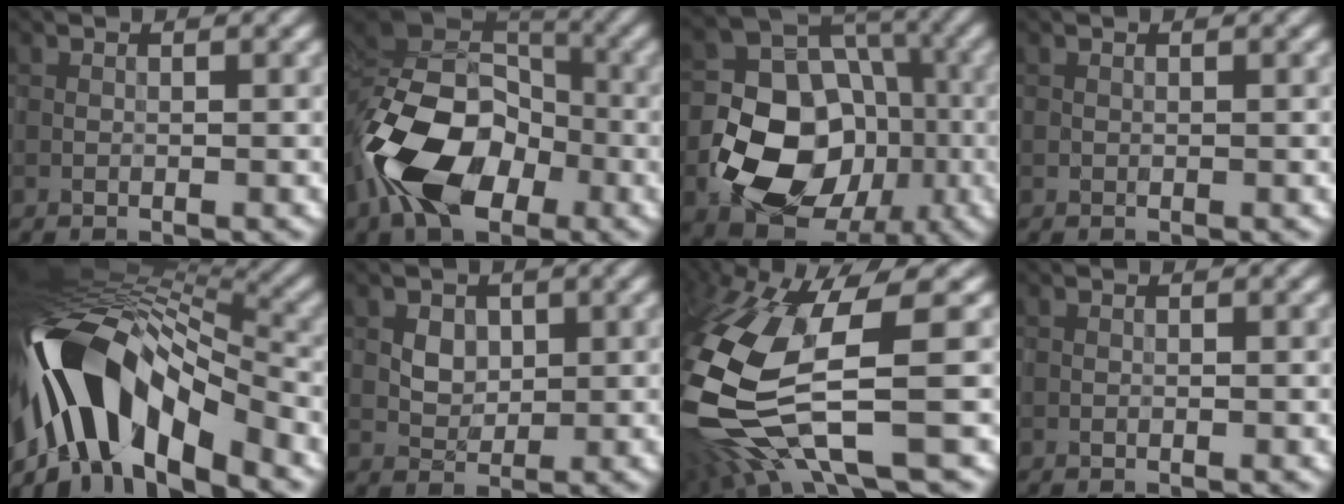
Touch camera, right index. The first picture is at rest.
{"total": 12.2, "force": [-4.8, 7.8, 8.1], "torque": [-0.163, -0.007, -0.098]}
{"total": 12.2, "force": [-4.0, 9.1, 7.0], "torque": [-0.111, -0.001, -0.074]}
{"total": 0.0}
{"total": 14.1, "force": [-5.4, 6.3, 11.4], "torque": [-0.201, 0.018, -0.096]}
{"total": 2.1, "force": [1.0, 1.7, 0.8], "torque": [-0.015, 0.006, 0.020]}
{"total": 14.2, "force": [-1.6, 5.5, 13.0], "torque": [-0.313, -0.052, 0.000]}
{"total": 0.0}